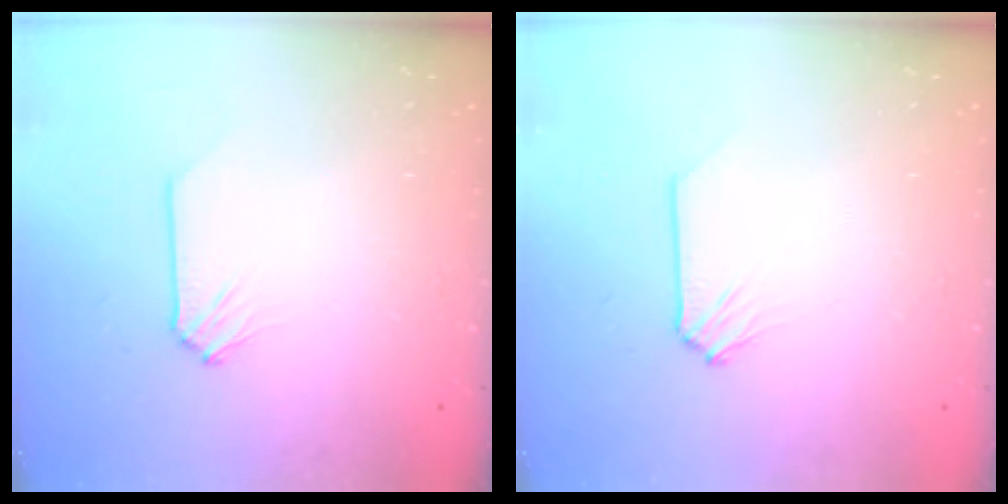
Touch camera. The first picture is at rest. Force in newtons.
{"total": 0.0}